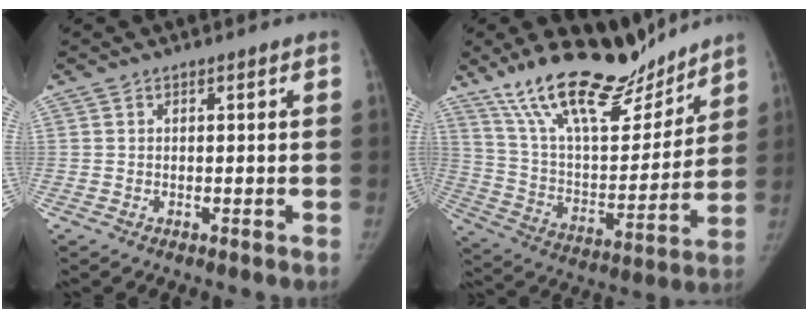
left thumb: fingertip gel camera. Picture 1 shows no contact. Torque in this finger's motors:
{"motor_torque": [0.76, -0.59, 1.36, -1.41, 0.10]}